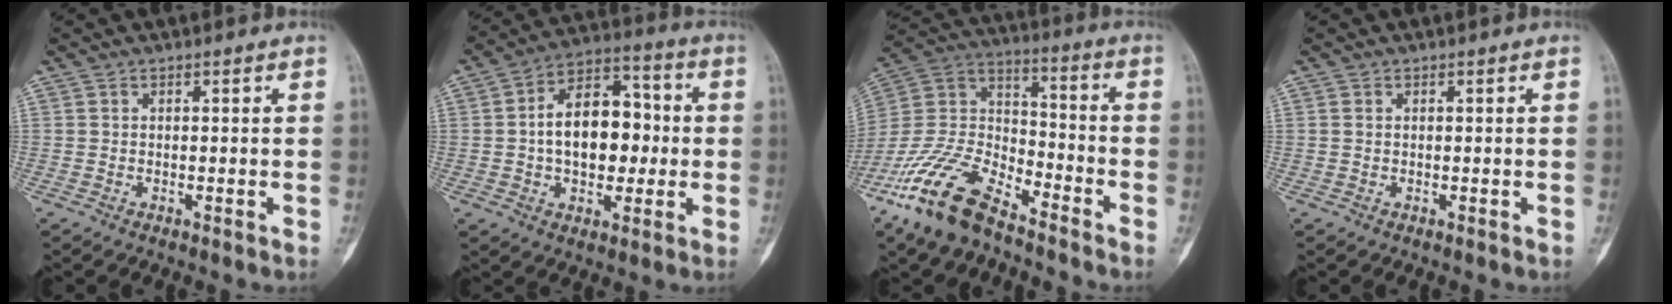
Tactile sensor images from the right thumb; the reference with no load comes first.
{"total": 15.3, "force": [0.0, 9.7, 11.8], "torque": [-0.148, 0.033, -0.005]}
{"total": 17.9, "force": [-12.8, 7.1, 10.3], "torque": [-0.206, 0.062, -0.247]}
{"total": 0.5, "force": [0.2, 0.3, 0.4], "torque": [-0.010, 0.004, 0.005]}